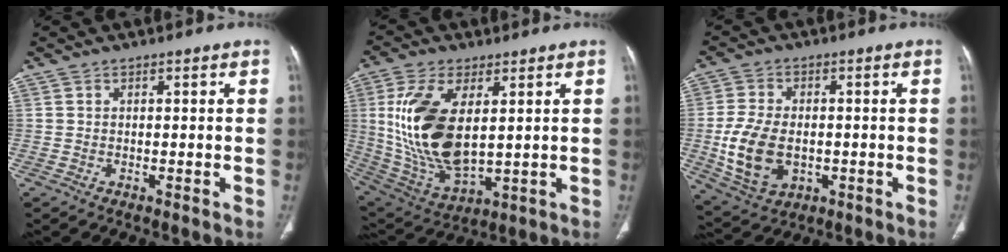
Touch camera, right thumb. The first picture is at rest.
{"total": 18.7, "force": [3.1, 9.5, 15.8], "torque": [-0.319, -0.021, 0.075]}
{"total": 12.1, "force": [-1.7, 8.0, 8.9], "torque": [-0.167, 0.000, -0.018]}